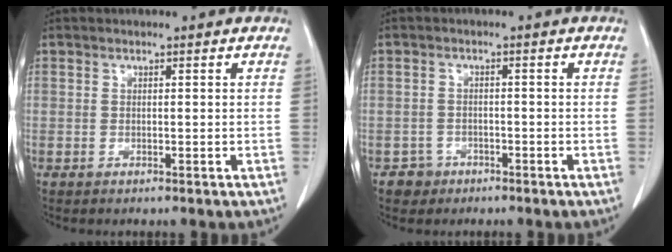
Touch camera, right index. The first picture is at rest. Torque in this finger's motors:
{"motor_torque": [-0.27, 0.02, -0.82, -0.17]}